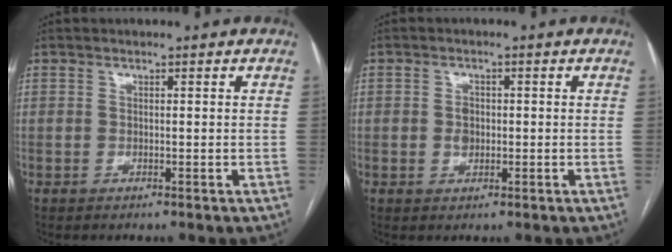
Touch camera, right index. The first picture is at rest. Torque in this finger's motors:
{"motor_torque": [0.58, 0.27, 0.07, 0.03]}